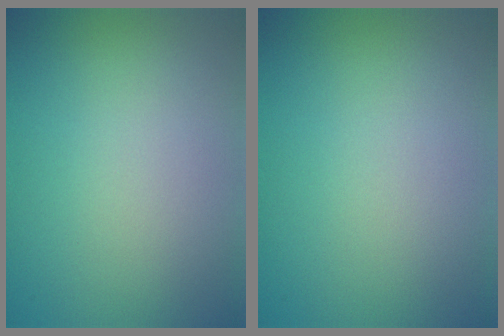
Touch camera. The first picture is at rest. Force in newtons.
{"total": 0.0}